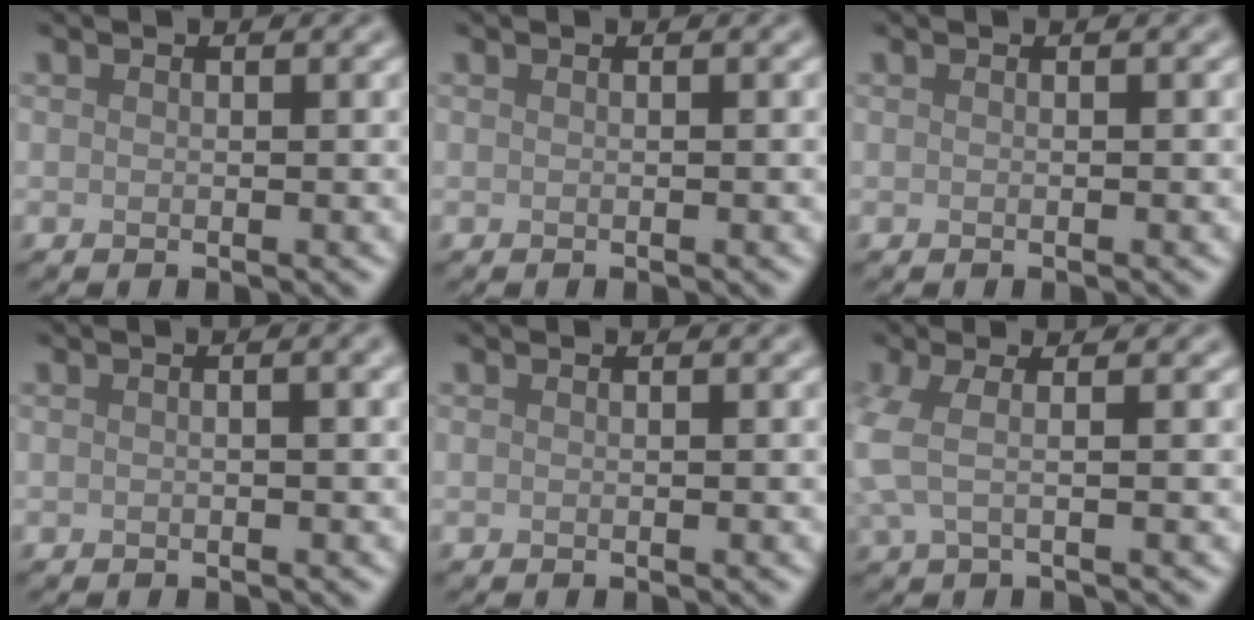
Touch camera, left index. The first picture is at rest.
{"total": 0.0}
{"total": 0.0}
{"total": 2.3, "force": [0.5, 0.9, 2.1], "torque": [-0.017, 0.005, -0.006]}
{"total": 0.0}
{"total": 2.8, "force": [0.1, 0.8, 2.6], "torque": [-0.065, 0.003, -0.006]}